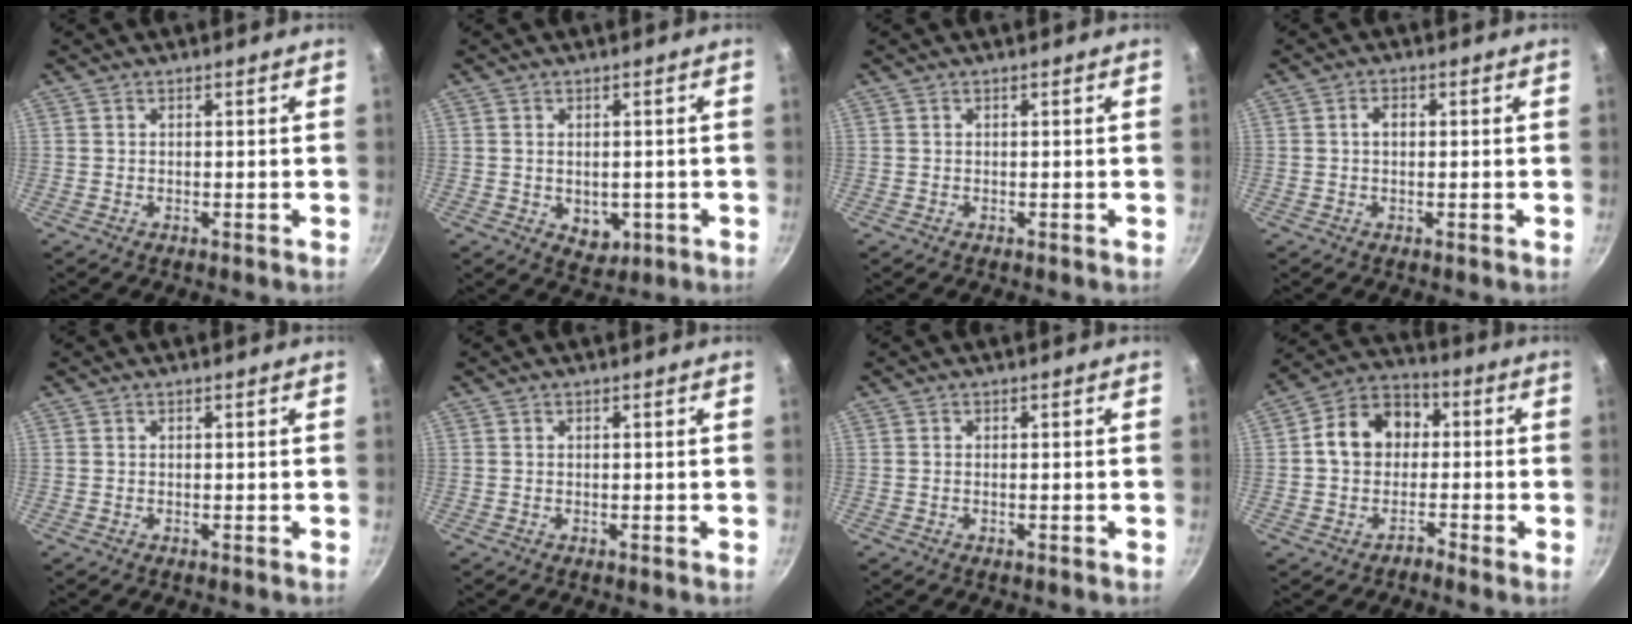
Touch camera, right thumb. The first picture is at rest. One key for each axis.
{"total": 4.8, "fx": -0.9, "fy": 3.5, "fz": 3.1, "tx": -0.031, "ty": -0.002, "tz": -0.002}
{"total": 0.0}
{"total": 3.4, "fx": 0.3, "fy": 2.3, "fz": 2.5, "tx": -0.034, "ty": 0.011, "tz": 0.002}
{"total": 0.0}
{"total": 0.0}
{"total": 0.6, "fx": -0.2, "fy": 0.1, "fz": 0.5, "tx": -0.010, "ty": 0.002, "tz": -0.005}
{"total": 10.7, "fx": -1.2, "fy": 9.0, "fz": 5.7, "tx": -0.054, "ty": 0.049, "tz": -0.035}